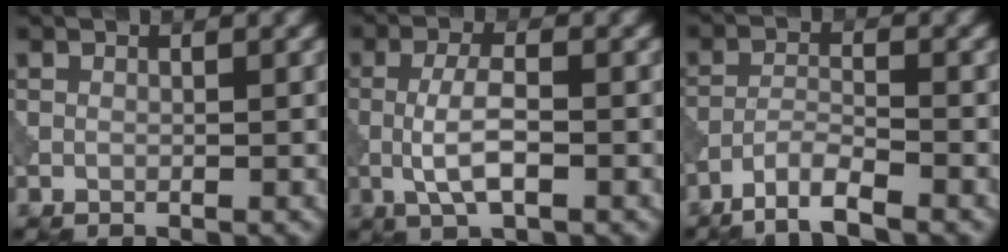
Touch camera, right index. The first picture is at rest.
{"total": 3.9, "force": [-0.8, 1.2, 3.7], "torque": [-0.076, 0.001, -0.021]}
{"total": 3.7, "force": [-2.9, 0.5, 2.2], "torque": [-0.041, 0.001, -0.064]}